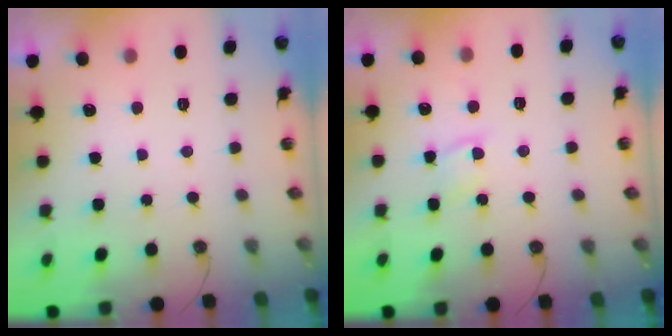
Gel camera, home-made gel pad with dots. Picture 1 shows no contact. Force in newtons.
{"total": 4.3, "press": 4.2, "slide": 0.5}